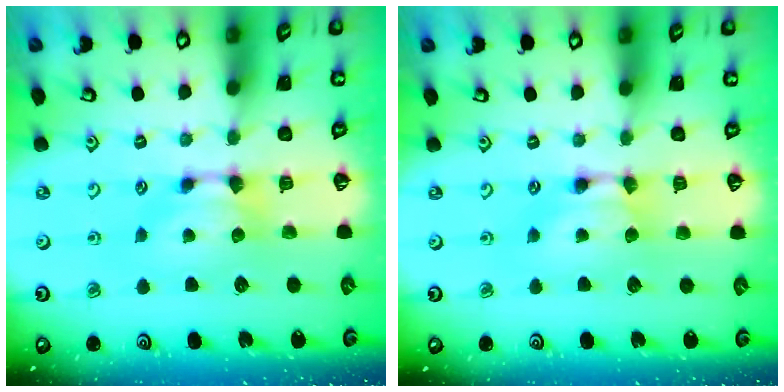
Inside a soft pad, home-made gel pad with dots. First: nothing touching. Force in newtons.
{"total": 1.7, "press": 1.7, "slide": 0.2}